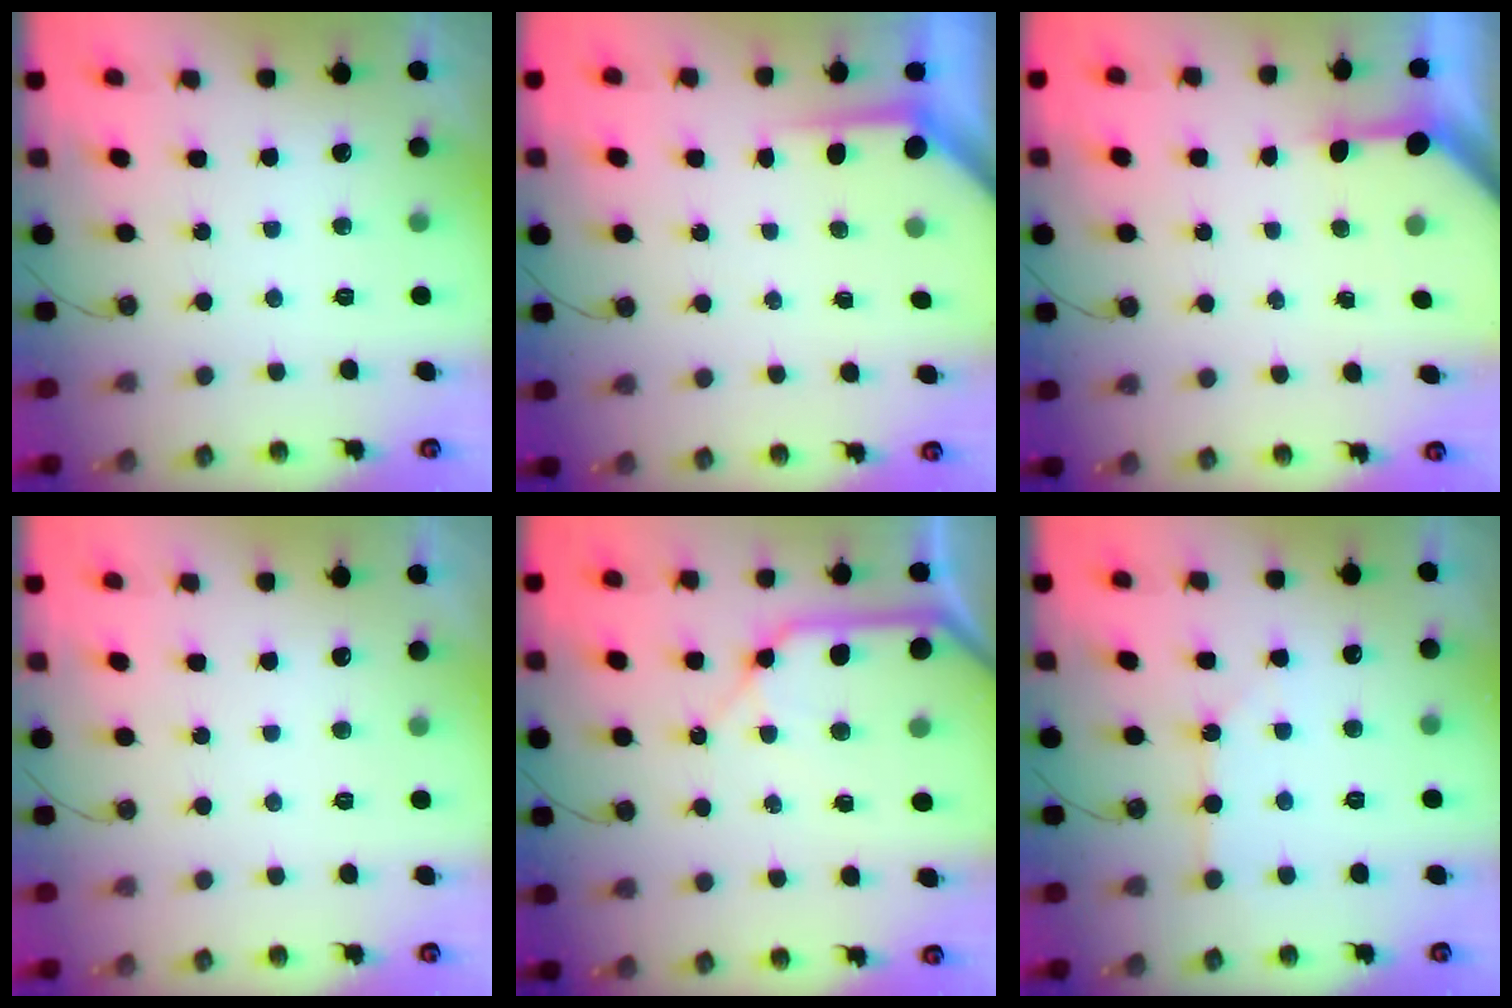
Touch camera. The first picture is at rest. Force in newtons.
{"total": 3.6, "press": 3.6, "slide": 0.3}
{"total": 3.2, "press": 3.2, "slide": 0.4}
{"total": 0.0}
{"total": 13.2, "press": 13.1, "slide": 1.6}
{"total": 2.6, "press": 2.5, "slide": 0.4}